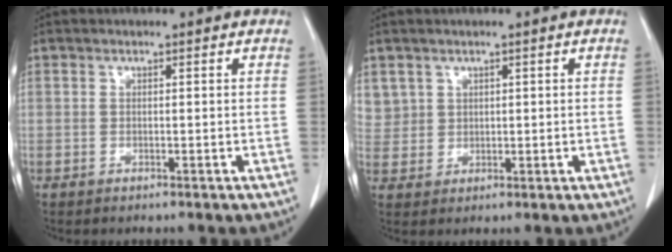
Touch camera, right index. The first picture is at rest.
{"total": 3.9, "force": [2.0, 3.3, 0.0], "torque": [0.008, 0.012, 0.044]}